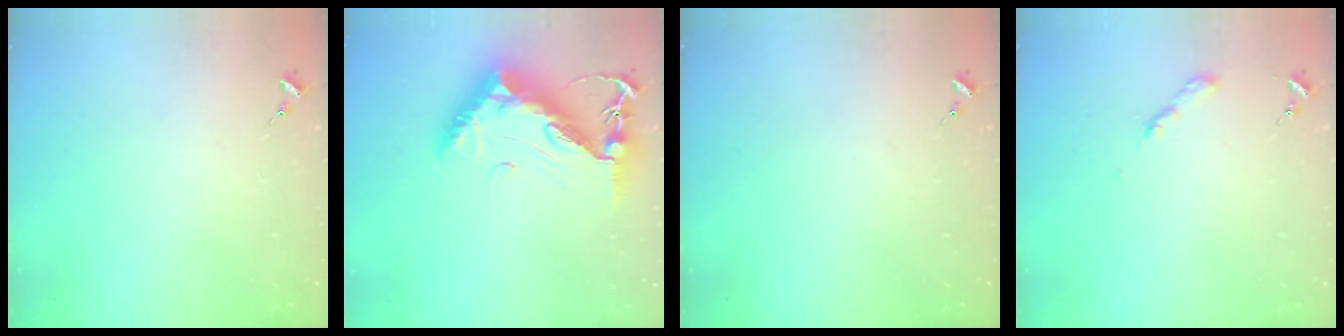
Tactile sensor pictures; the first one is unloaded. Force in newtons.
{"total": 19.1, "press": 19.1, "slide": 1.6}
{"total": 0.0}
{"total": 3.1, "press": 3.1, "slide": 0.2}